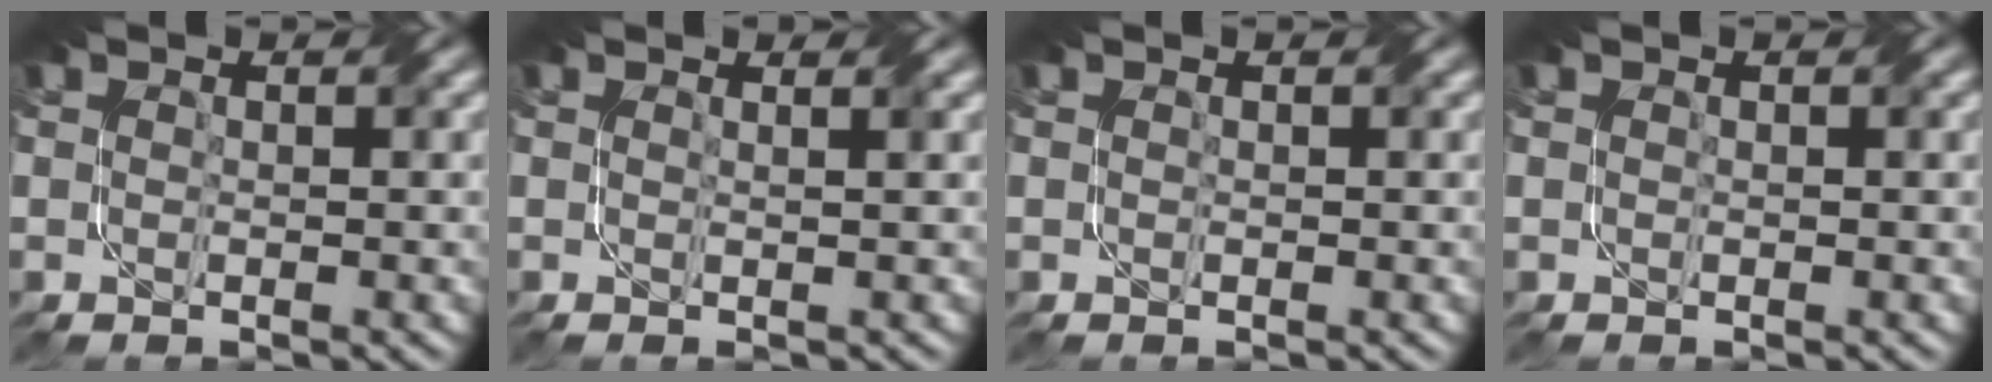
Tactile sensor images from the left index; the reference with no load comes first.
{"total": 1.3, "force": [1.1, -0.4, 0.6], "torque": [0.000, 0.003, 0.004]}
{"total": 0.0}
{"total": 0.0}